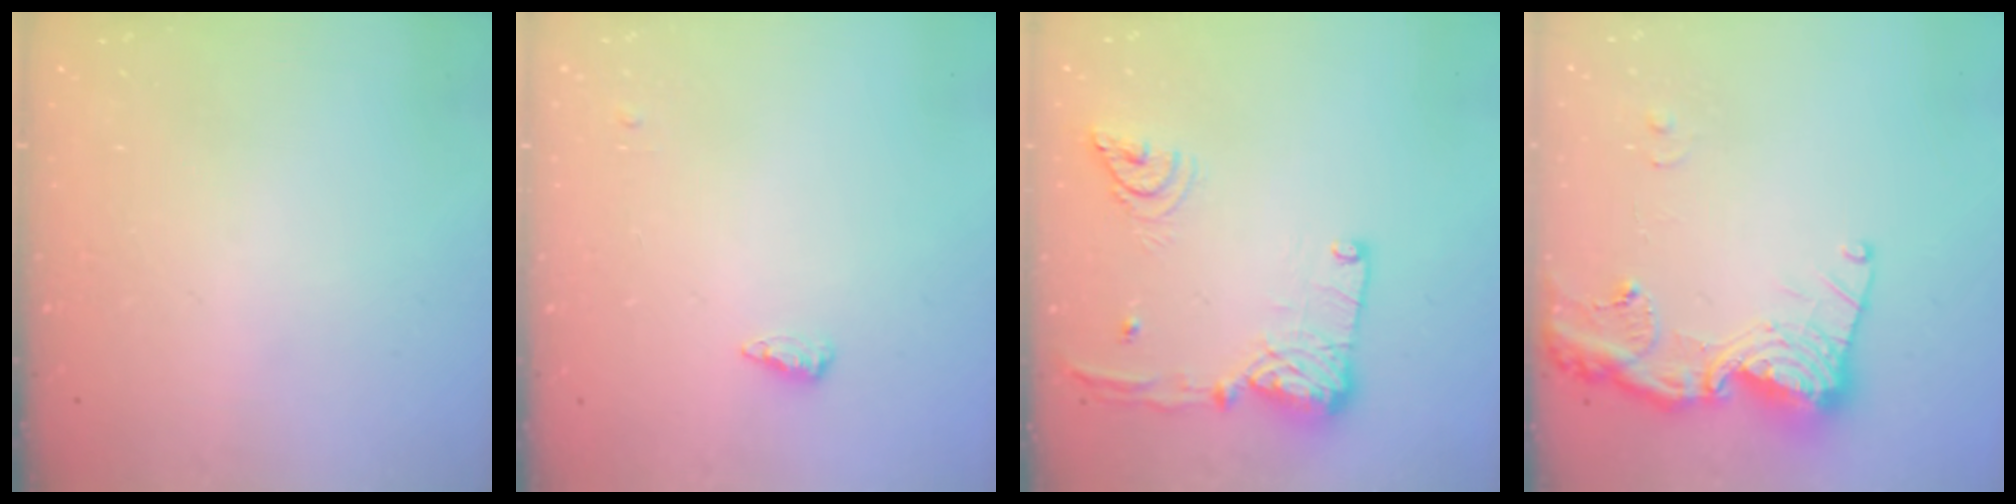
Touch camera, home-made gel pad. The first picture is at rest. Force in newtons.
{"total": 8.7, "press": 5.7, "slide": 6.5}
{"total": 16.7, "press": 16.5, "slide": 2.8}
{"total": 16.6, "press": 16.5, "slide": 1.9}